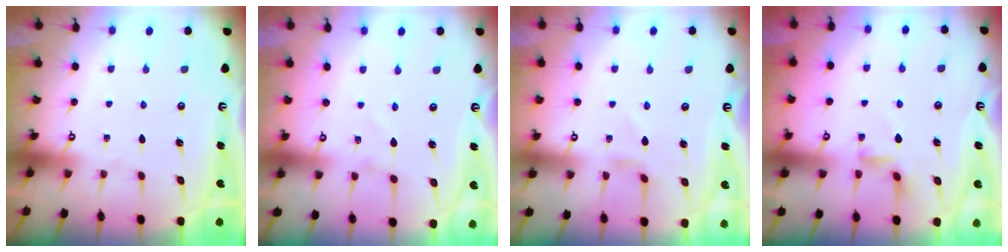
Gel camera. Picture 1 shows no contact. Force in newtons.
{"total": 1.4, "press": 1.4, "slide": 0.0}
{"total": 1.7, "press": 1.7, "slide": 0.4}
{"total": 2.5, "press": 2.4, "slide": 0.6}